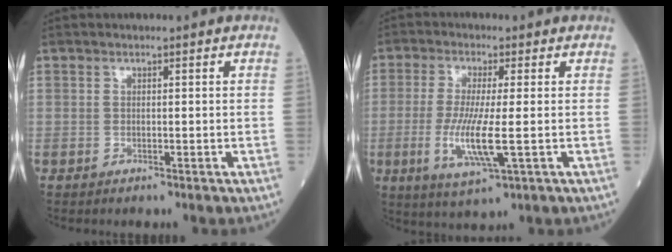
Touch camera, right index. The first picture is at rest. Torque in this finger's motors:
{"motor_torque": [0.31, -0.12, 0.24, 0.15]}